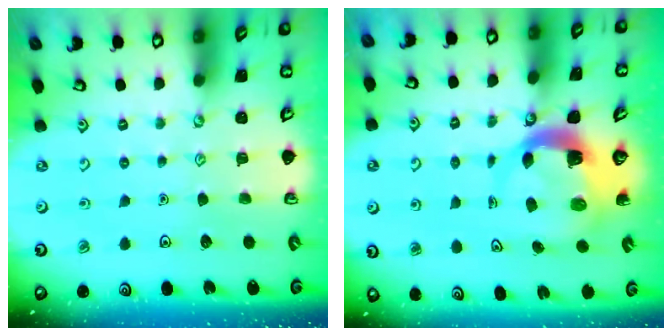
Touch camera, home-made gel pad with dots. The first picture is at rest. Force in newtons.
{"total": 5.6, "press": 5.6, "slide": 0.8}